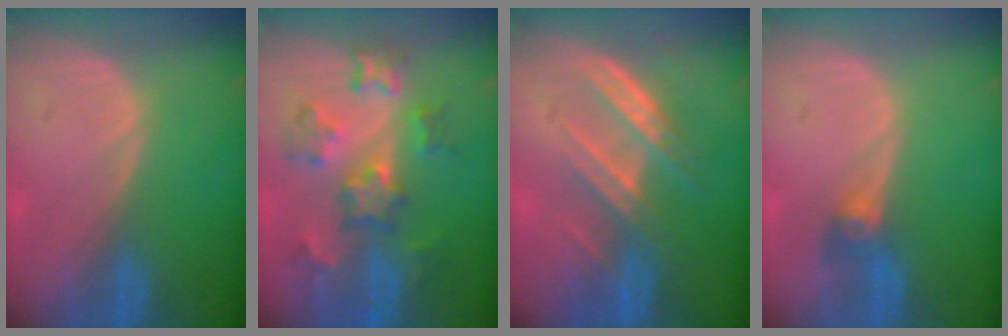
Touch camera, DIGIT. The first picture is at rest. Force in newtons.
{"total": 8.3, "press": 7.9, "slide": 2.5}
{"total": 7.1, "press": 6.5, "slide": 2.8}
{"total": 3.0, "press": 2.6, "slide": 1.5}